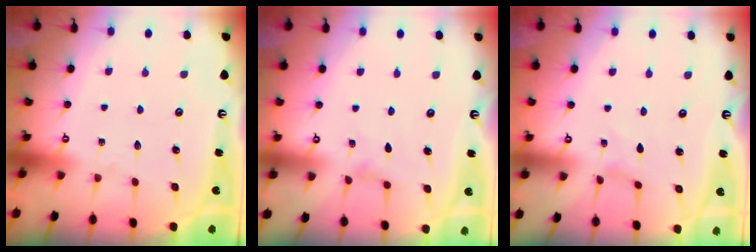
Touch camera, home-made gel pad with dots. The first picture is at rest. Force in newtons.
{"total": 1.2, "press": 1.2, "slide": 0.3}
{"total": 0.0}